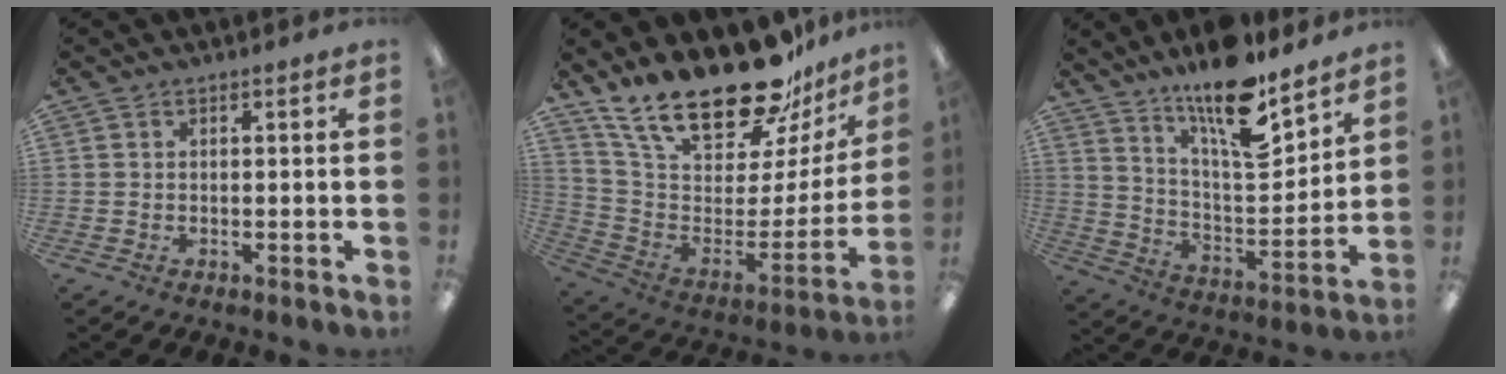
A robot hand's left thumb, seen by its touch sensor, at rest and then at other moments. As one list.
[{"total": 25.4, "force": [19.7, 8.5, 13.6], "torque": [-0.238, -0.137, 0.347]}, {"total": 16.0, "force": [12.7, 4.3, 8.8], "torque": [-0.145, -0.098, 0.214]}]